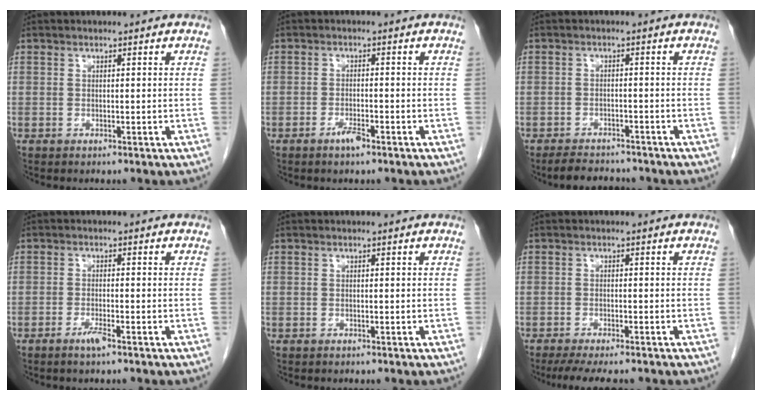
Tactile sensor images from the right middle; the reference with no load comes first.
{"total": 2.3, "force": [-1.6, 0.4, 1.6], "torque": [-0.030, 0.000, -0.028]}
{"total": 5.3, "force": [-4.8, 1.7, 1.4], "torque": [-0.028, -0.010, -0.072]}
{"total": 2.1, "force": [-1.5, 0.0, 1.5], "torque": [-0.033, -0.002, -0.028]}
{"total": 0.0}
{"total": 7.7, "force": [-6.5, 1.2, 4.0], "torque": [-0.057, -0.014, -0.097]}